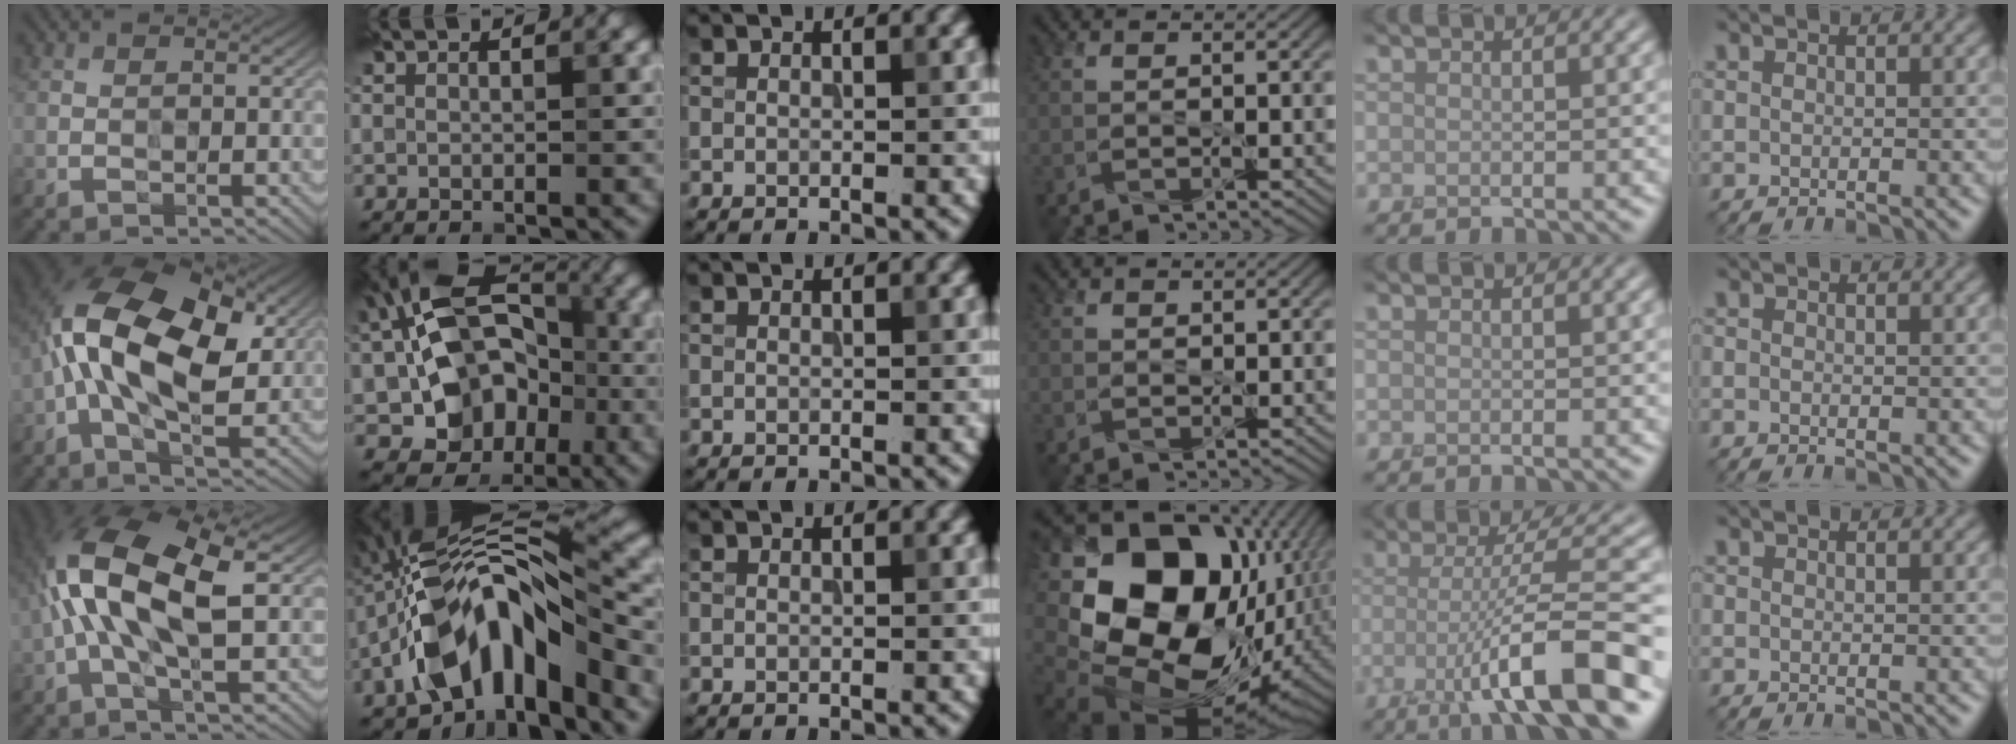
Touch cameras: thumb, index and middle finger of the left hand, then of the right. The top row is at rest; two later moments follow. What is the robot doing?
{"motion": "peel", "object": "tape"}